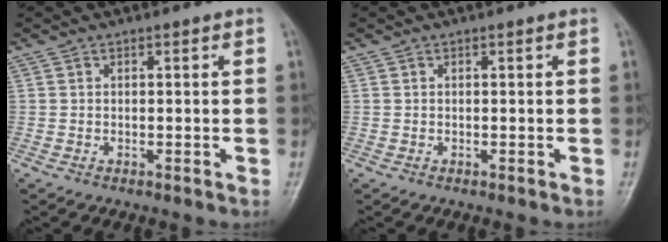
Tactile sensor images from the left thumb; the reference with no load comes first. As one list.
[{"total": 0.0}]